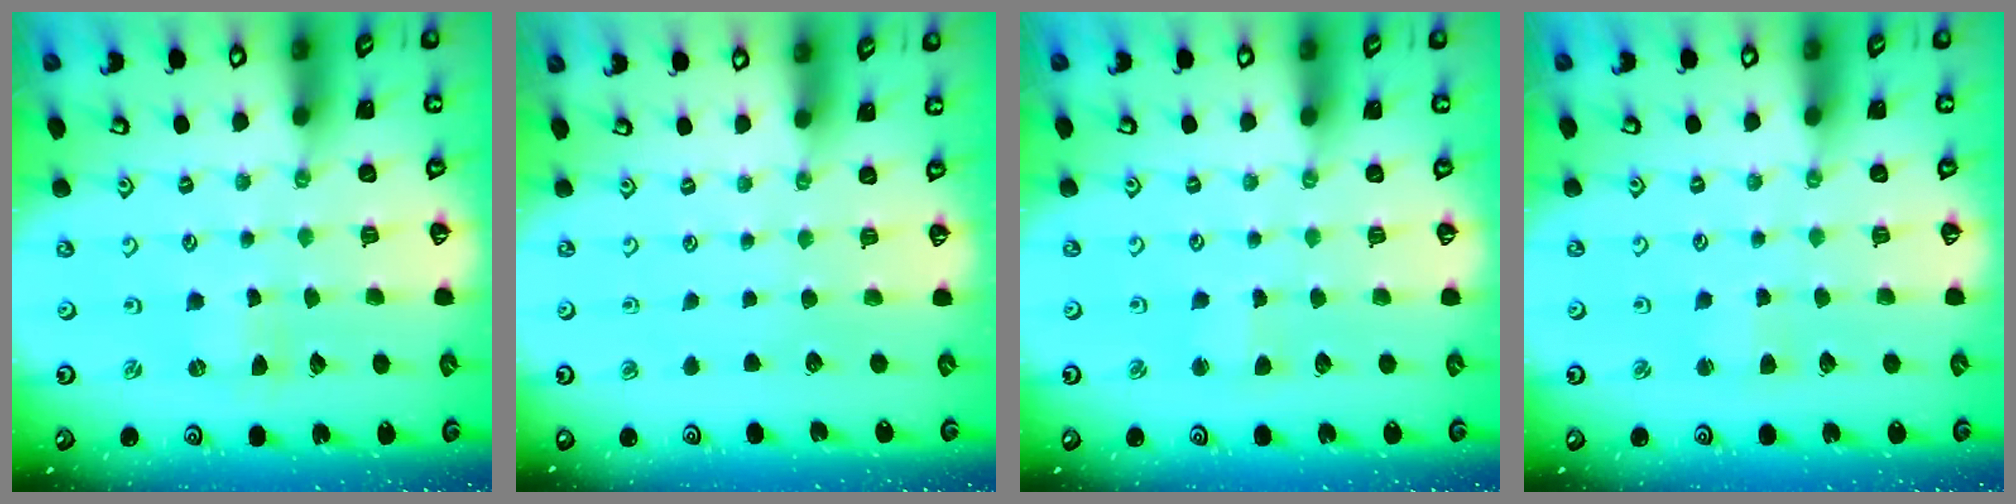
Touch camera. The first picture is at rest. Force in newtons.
{"total": 0.0}
{"total": 2.6, "press": 2.6, "slide": 0.3}
{"total": 2.2, "press": 2.2, "slide": 0.2}